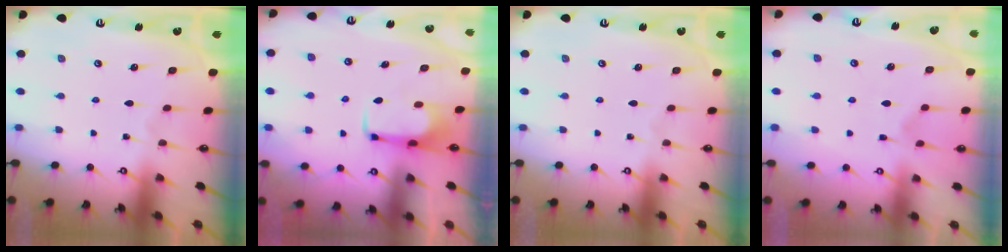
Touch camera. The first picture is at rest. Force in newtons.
{"total": 1.8, "press": 1.8, "slide": 0.4}
{"total": 0.0}
{"total": 2.4, "press": 2.1, "slide": 1.2}